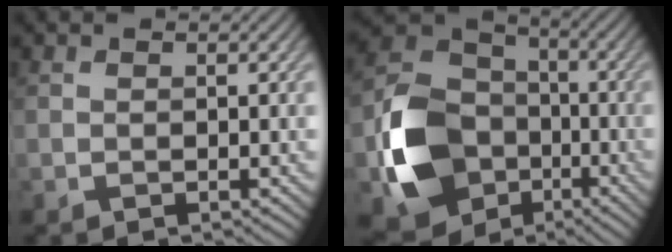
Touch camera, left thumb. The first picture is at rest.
{"total": 13.4, "force": [-4.2, 10.6, 6.9], "torque": [-0.166, -0.015, -0.097]}